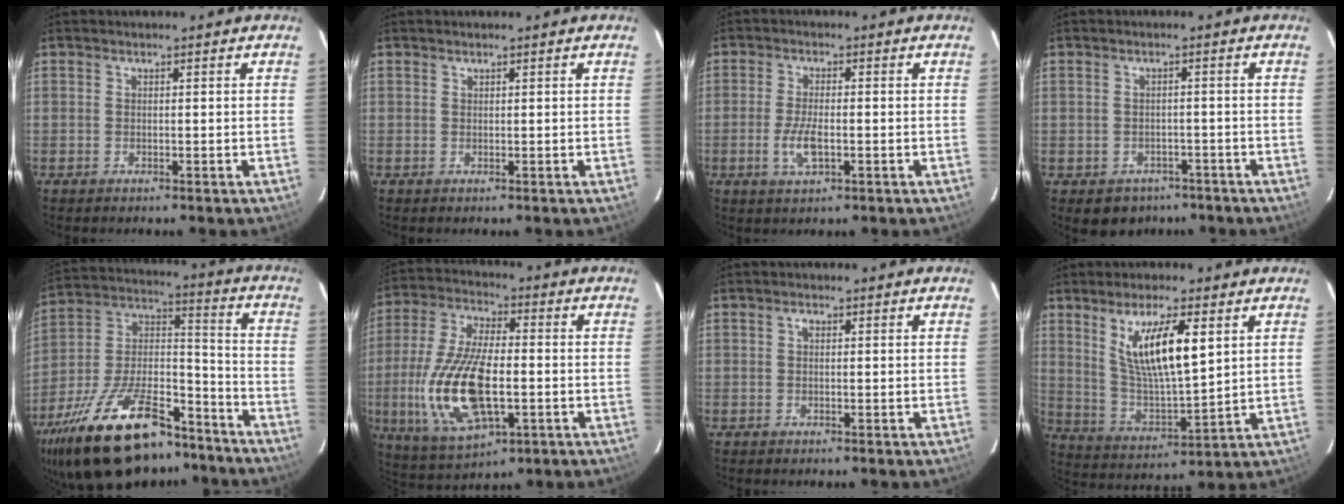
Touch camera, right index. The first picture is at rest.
{"total": 0.0}
{"total": 4.1, "force": [-1.2, 1.4, 3.6], "torque": [-0.078, -0.004, -0.023]}
{"total": 6.0, "force": [-3.6, 4.6, 1.2], "torque": [-0.026, 0.019, -0.038]}
{"total": 29.1, "force": [-20.1, 12.2, 17.1], "torque": [-0.329, 0.006, -0.315]}
{"total": 18.6, "force": [-3.8, 7.9, 16.4], "torque": [-0.352, -0.013, -0.062]}
{"total": 0.8, "force": [0.2, 0.5, 0.5], "torque": [-0.010, 0.005, 0.002]}
{"total": 12.5, "force": [5.1, 2.9, 11.1], "torque": [-0.200, -0.010, 0.109]}